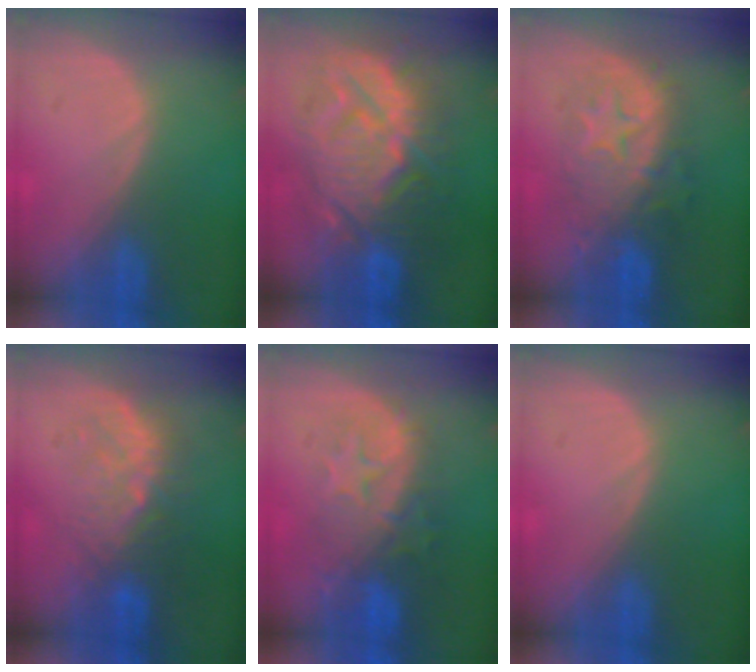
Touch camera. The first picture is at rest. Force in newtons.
{"total": 13.5, "press": 13.4, "slide": 1.3}
{"total": 8.4, "press": 8.4, "slide": 0.2}
{"total": 6.7, "press": 6.5, "slide": 1.7}
{"total": 10.2, "press": 8.9, "slide": 5.0}
{"total": 0.0}